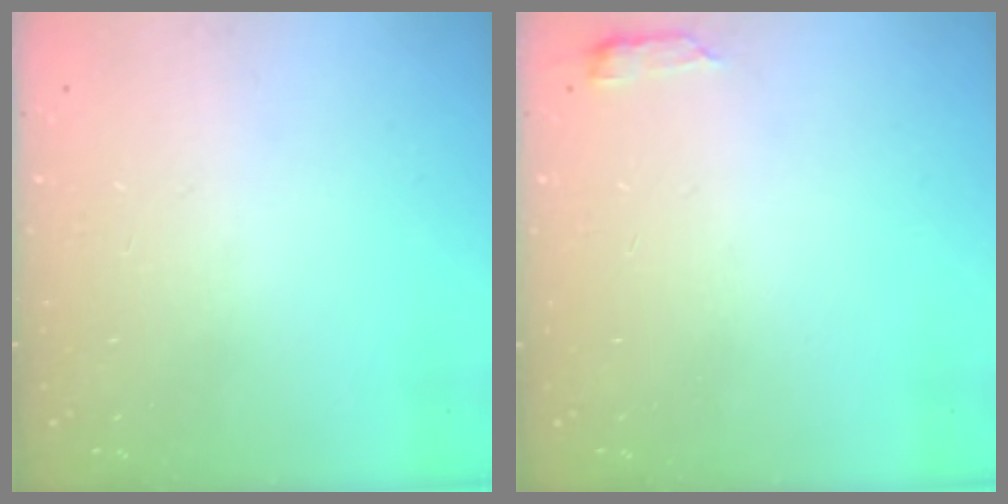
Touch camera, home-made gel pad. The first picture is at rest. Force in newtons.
{"total": 2.9, "press": 2.8, "slide": 0.6}